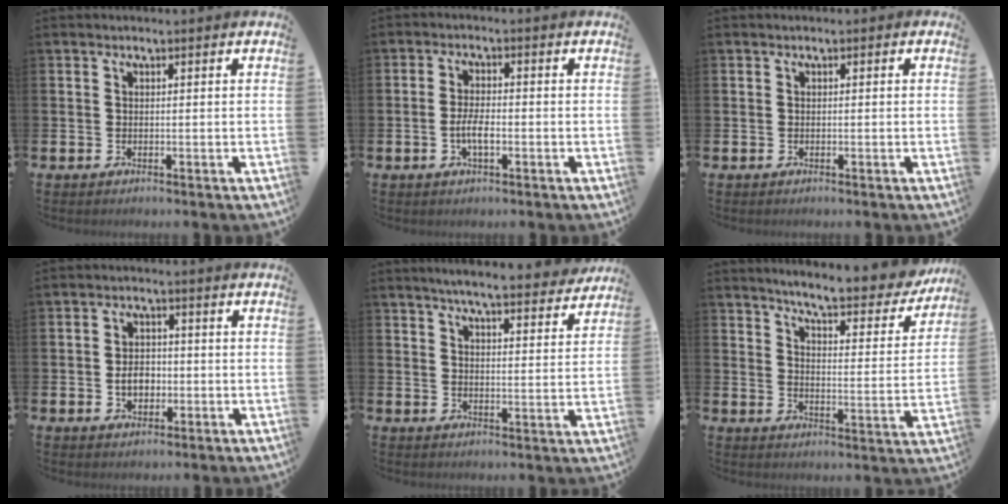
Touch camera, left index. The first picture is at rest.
{"total": 3.3, "force": [-0.9, 1.2, 2.9], "torque": [-0.052, 0.003, -0.017]}
{"total": 0.0}
{"total": 3.6, "force": [-0.8, 2.7, 2.3], "torque": [-0.030, -0.001, -0.021]}
{"total": 5.9, "force": [5.6, 0.1, 1.7], "torque": [-0.040, -0.036, 0.096]}
{"total": 6.4, "force": [6.0, 0.5, 2.0], "torque": [-0.054, -0.052, 0.097]}